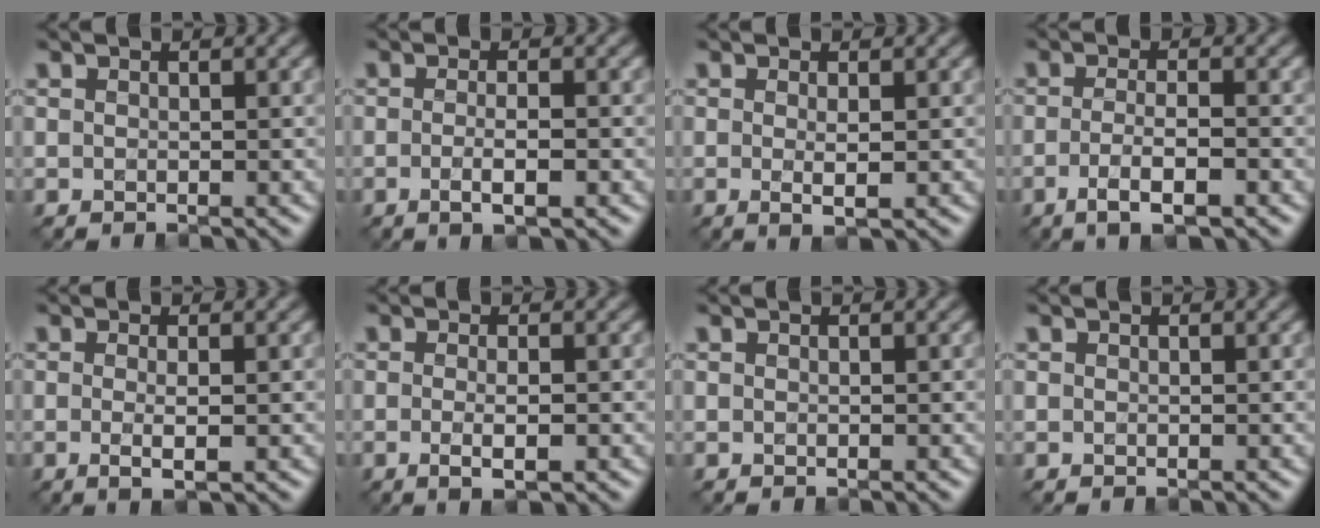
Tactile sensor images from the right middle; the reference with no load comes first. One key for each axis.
{"total": 2.7, "fx": -0.7, "fy": 0.7, "fz": 2.5, "tx": -0.033, "ty": -0.004, "tz": -0.010}
{"total": 1.7, "fx": 0.0, "fy": 0.3, "fz": 1.7, "tx": -0.030, "ty": -0.005, "tz": 0.000}
{"total": 3.6, "fx": -1.5, "fy": 0.9, "fz": 3.1, "tx": -0.060, "ty": -0.002, "tz": -0.027}
{"total": 2.2, "fx": -0.3, "fy": 0.5, "fz": 2.1, "tx": -0.037, "ty": -0.007, "tz": -0.005}
{"total": 2.5, "fx": -0.5, "fy": 0.7, "fz": 2.4, "tx": -0.038, "ty": -0.007, "tz": -0.007}
{"total": 0.0}
{"total": 0.0}